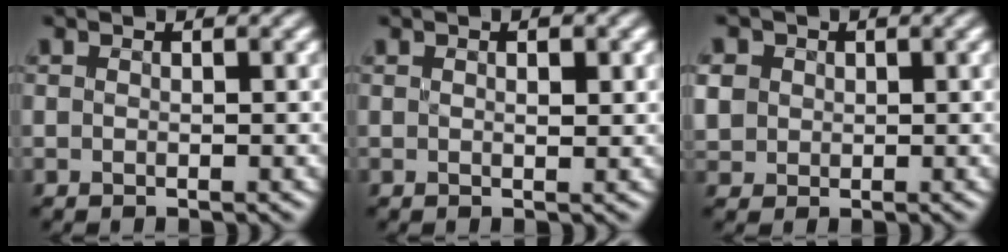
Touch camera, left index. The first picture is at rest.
{"total": 1.1, "force": [0.4, 0.2, 1.0], "torque": [-0.016, 0.001, 0.010]}
{"total": 1.9, "force": [0.2, 1.9, 0.4], "torque": [-0.034, 0.004, 0.013]}